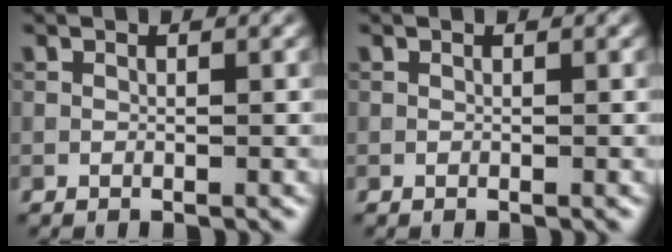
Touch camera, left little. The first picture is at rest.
{"total": 0.0}